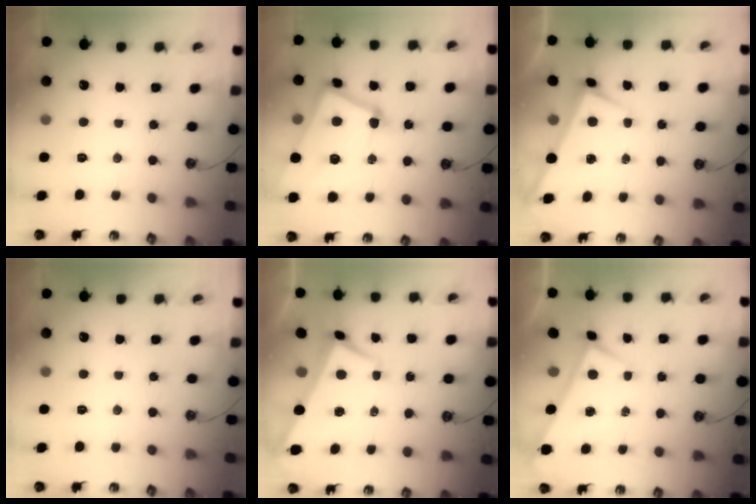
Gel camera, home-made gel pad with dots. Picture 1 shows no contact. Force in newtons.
{"total": 18.1, "press": 18.0, "slide": 2.4}
{"total": 1.0, "press": 1.0, "slide": 0.0}
{"total": 0.0}
{"total": 3.5, "press": 3.5, "slide": 0.7}
{"total": 0.0}